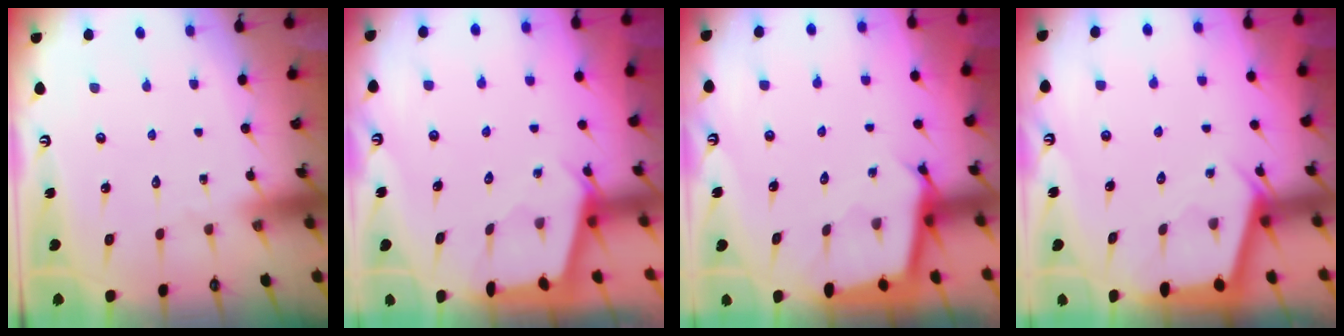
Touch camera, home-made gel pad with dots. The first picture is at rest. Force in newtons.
{"total": 2.4, "press": 2.4, "slide": 0.3}
{"total": 2.5, "press": 2.5, "slide": 0.1}
{"total": 2.9, "press": 2.9, "slide": 0.3}